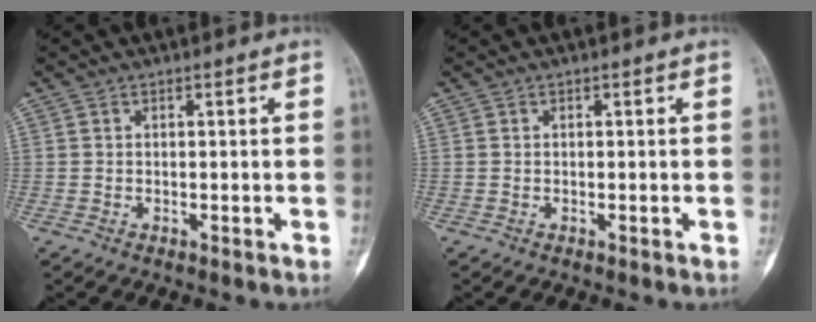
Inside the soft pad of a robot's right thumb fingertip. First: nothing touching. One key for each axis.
{"total": 0.0}